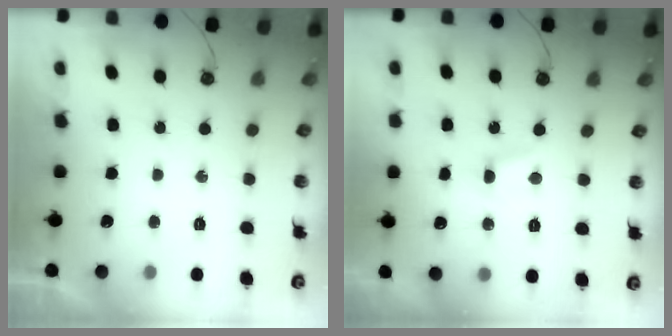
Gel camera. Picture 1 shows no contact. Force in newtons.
{"total": 3.0, "press": 3.0, "slide": 0.3}